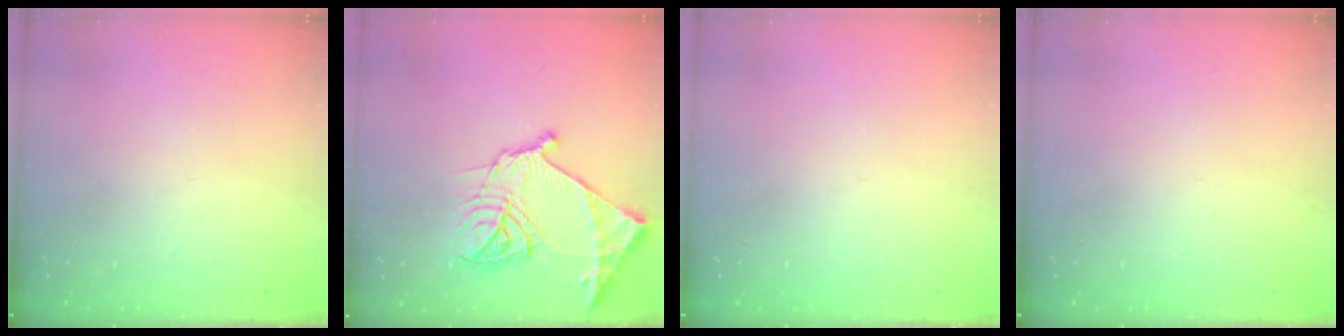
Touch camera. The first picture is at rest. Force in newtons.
{"total": 19.4, "press": 19.3, "slide": 2.0}
{"total": 0.0}
{"total": 0.0}